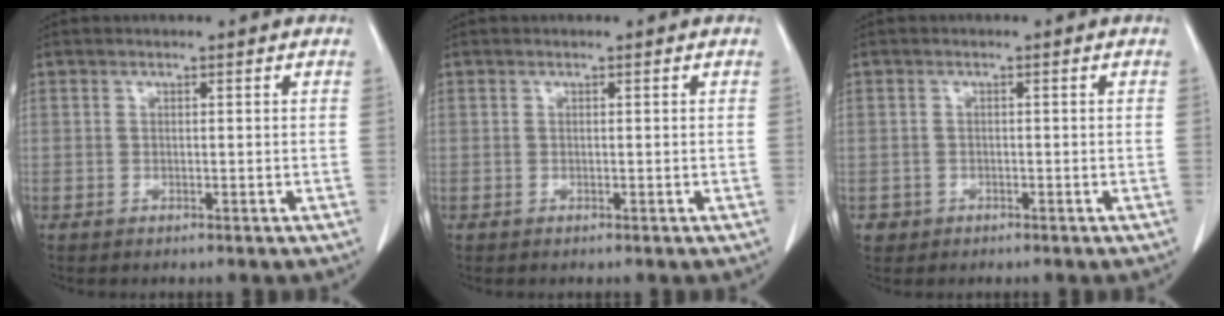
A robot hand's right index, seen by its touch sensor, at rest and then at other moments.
{"total": 0.0}
{"total": 1.6, "force": [-0.5, 1.5, -0.1], "torque": [0.005, 0.008, -0.007]}